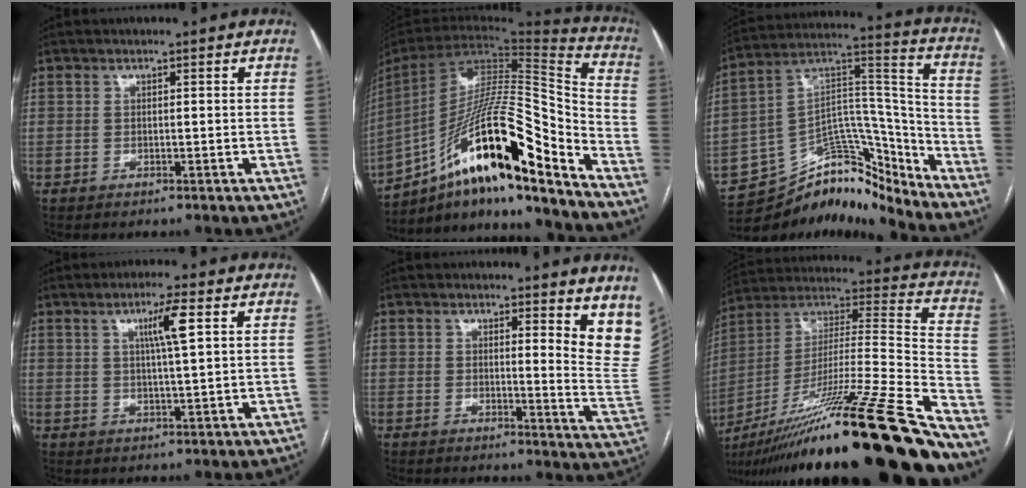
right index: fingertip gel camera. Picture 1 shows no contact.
{"total": 26.3, "force": [-15.7, 3.6, 20.8], "torque": [-0.365, 0.003, -0.270]}
{"total": 15.3, "force": [-14.1, 4.7, 3.4], "torque": [-0.043, 0.088, -0.237]}
{"total": 5.4, "force": [2.1, 0.0, 5.0], "torque": [-0.086, -0.001, 0.034]}
{"total": 10.2, "force": [8.0, 1.9, 6.0], "torque": [-0.047, -0.047, 0.070]}
{"total": 37.6, "force": [-26.4, 1.3, 26.8], "torque": [-0.373, -0.041, -0.425]}